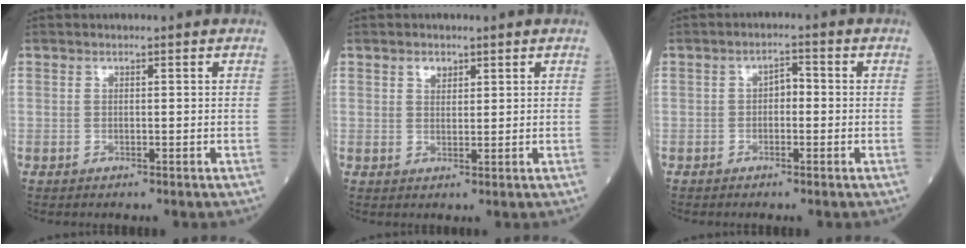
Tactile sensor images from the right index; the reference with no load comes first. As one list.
[{"total": 1.8, "force": [1.1, 1.1, 0.9], "torque": [-0.014, 0.001, 0.020]}, {"total": 2.3, "force": [-0.4, 1.3, 1.9], "torque": [-0.021, 0.012, -0.012]}]